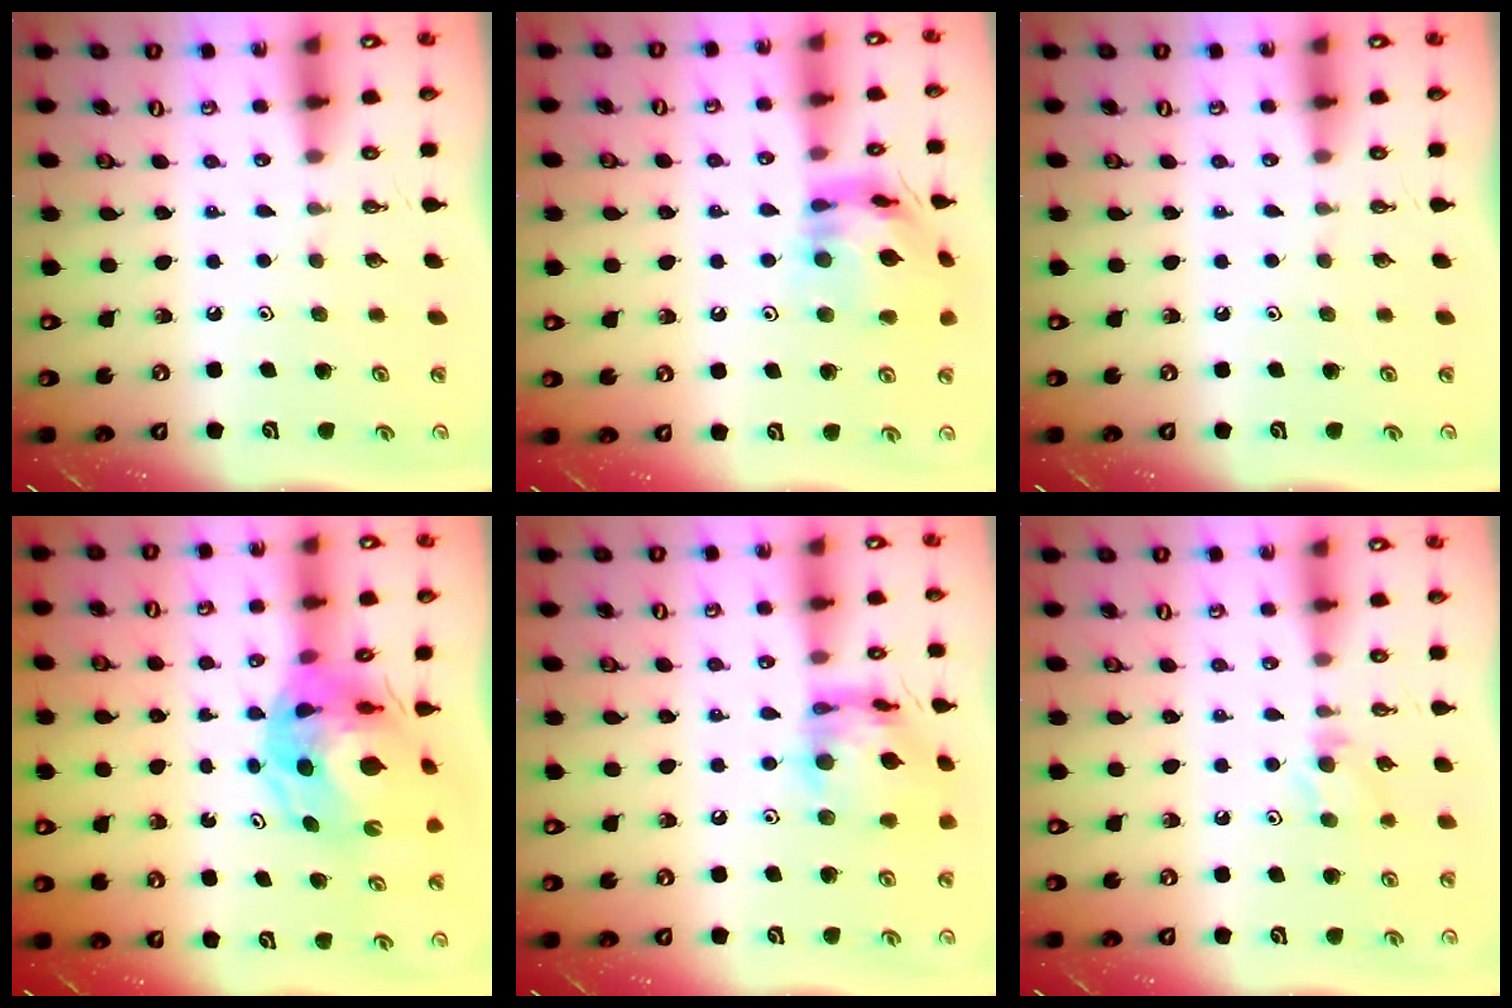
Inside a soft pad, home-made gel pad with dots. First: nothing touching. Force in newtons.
{"total": 15.9, "press": 15.8, "slide": 1.6}
{"total": 0.0}
{"total": 13.7, "press": 13.6, "slide": 1.6}
{"total": 15.2, "press": 15.2, "slide": 1.3}
{"total": 5.2, "press": 5.1, "slide": 0.8}